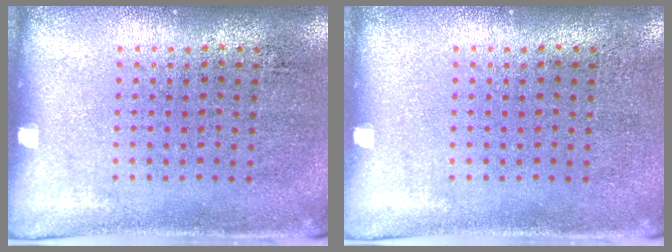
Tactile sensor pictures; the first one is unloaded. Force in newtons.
{"total": 0.0}